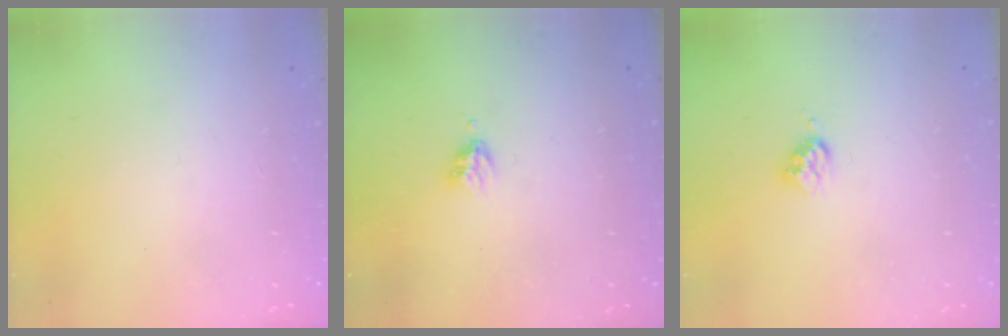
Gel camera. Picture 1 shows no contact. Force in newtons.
{"total": 3.0, "press": 3.0, "slide": 0.4}
{"total": 3.6, "press": 3.5, "slide": 0.6}